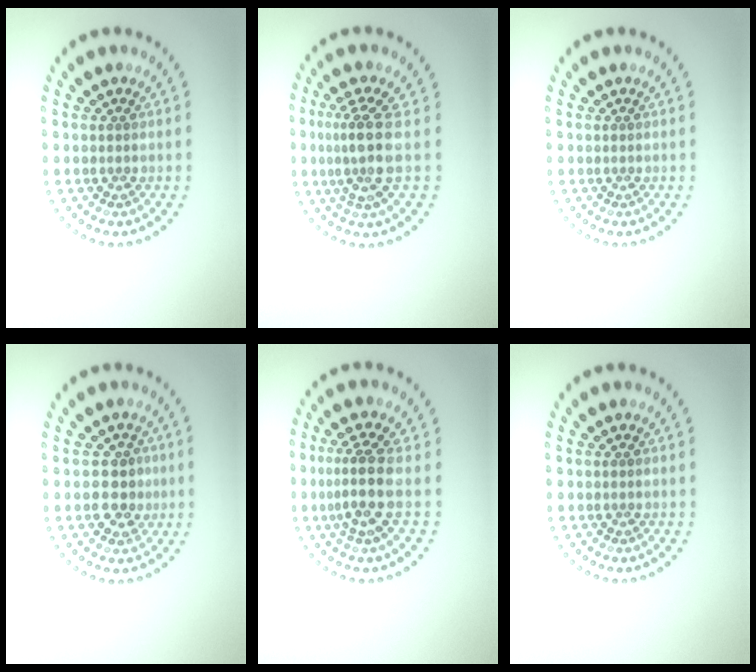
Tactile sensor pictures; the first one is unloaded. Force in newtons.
{"total": 3.8, "press": 2.9, "slide": 2.4}
{"total": 0.0}
{"total": 3.0, "press": 2.9, "slide": 0.9}
{"total": 3.3, "press": 2.5, "slide": 2.1}
{"total": 0.0}